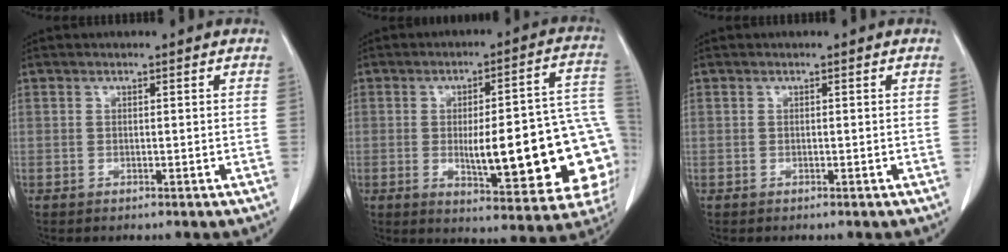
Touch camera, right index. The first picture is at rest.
{"total": 22.3, "force": [-3.5, 5.1, 21.4], "torque": [-0.194, 0.026, -0.024]}
{"total": 0.0}